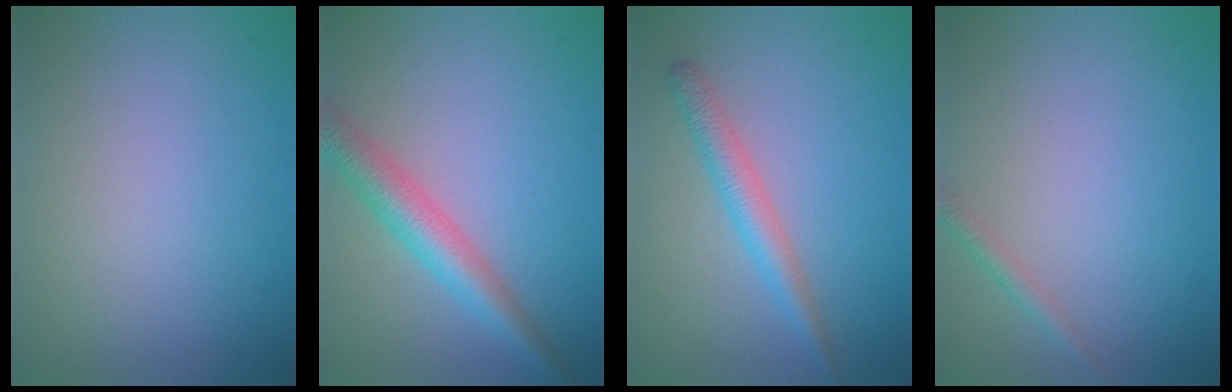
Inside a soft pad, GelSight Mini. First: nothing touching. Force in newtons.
{"total": 4.3, "press": 4.3, "slide": 0.3}
{"total": 2.8, "press": 2.8, "slide": 0.0}
{"total": 1.2, "press": 1.2, "slide": 0.1}